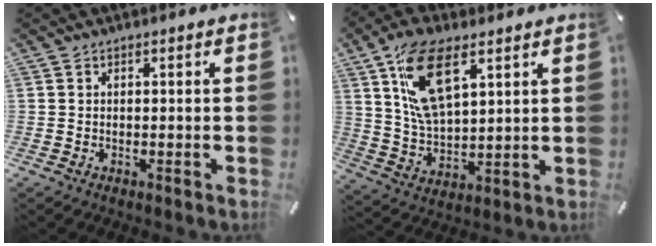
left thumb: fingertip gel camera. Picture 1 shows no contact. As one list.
[{"total": 14.5, "force": [7.3, 6.9, 10.4], "torque": [-0.239, -0.014, 0.131]}]